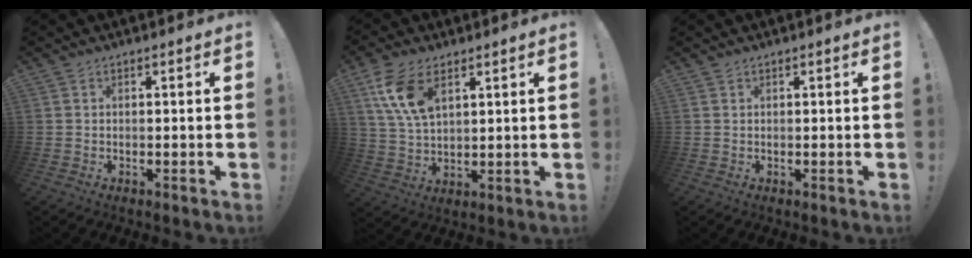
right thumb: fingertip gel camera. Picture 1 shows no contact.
{"total": 11.8, "force": [6.0, 6.3, 7.9], "torque": [-0.158, -0.014, 0.113]}
{"total": 0.5, "force": [0.5, 0.2, 0.1], "torque": [0.005, -0.004, 0.008]}